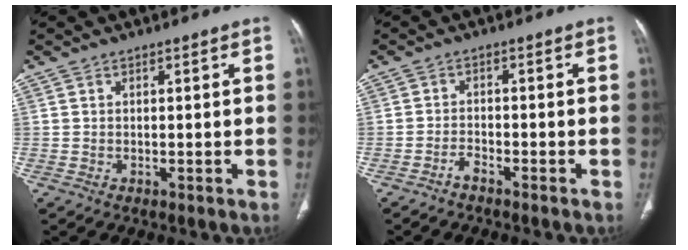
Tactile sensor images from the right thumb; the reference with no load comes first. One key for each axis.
{"total": 1.8, "fx": -1.6, "fy": 0.4, "fz": 0.7, "tx": -0.018, "ty": 0.014, "tz": -0.029}